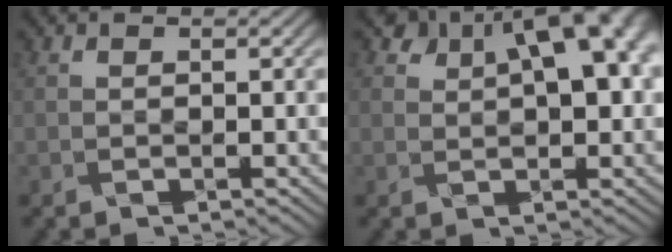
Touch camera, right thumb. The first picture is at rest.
{"total": 11.6, "force": [4.6, 6.3, 8.6], "torque": [-0.118, 0.020, 0.063]}